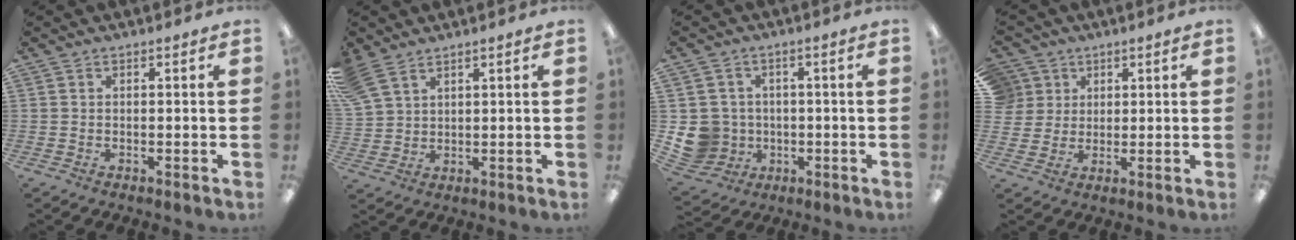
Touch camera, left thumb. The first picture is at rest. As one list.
[{"total": 7.1, "force": [5.2, 3.8, 3.0], "torque": [-0.082, -0.012, 0.101]}, {"total": 8.4, "force": [-1.1, 8.2, 1.7], "torque": [-0.065, 0.012, -0.010]}, {"total": 6.4, "force": [2.9, 5.7, 0.1], "torque": [-0.015, -0.004, 0.057]}]